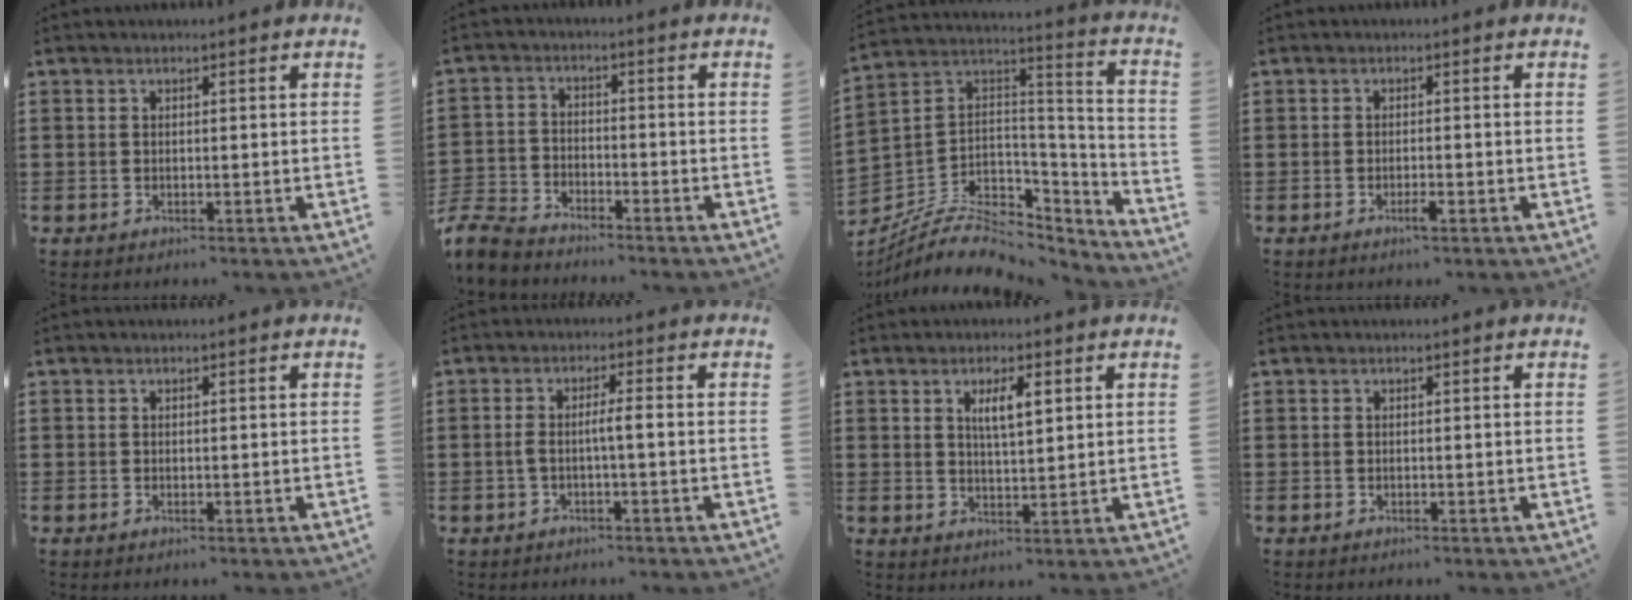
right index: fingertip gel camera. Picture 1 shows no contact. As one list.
[{"total": 5.3, "force": [-5.2, 0.9, 0.8], "torque": [-0.041, -0.004, -0.110]}, {"total": 8.6, "force": [-5.6, 5.2, 4.0], "torque": [-0.082, 0.003, -0.097]}, {"total": 1.9, "force": [-1.1, 0.3, 1.5], "torque": [-0.027, -0.002, -0.018]}, {"total": 0.0}, {"total": 2.9, "force": [-0.6, 0.2, 2.9], "torque": [-0.061, -0.003, -0.016]}, {"total": 4.0, "force": [1.5, 1.1, 3.5], "torque": [-0.065, 0.004, 0.021]}, {"total": 0.0}]